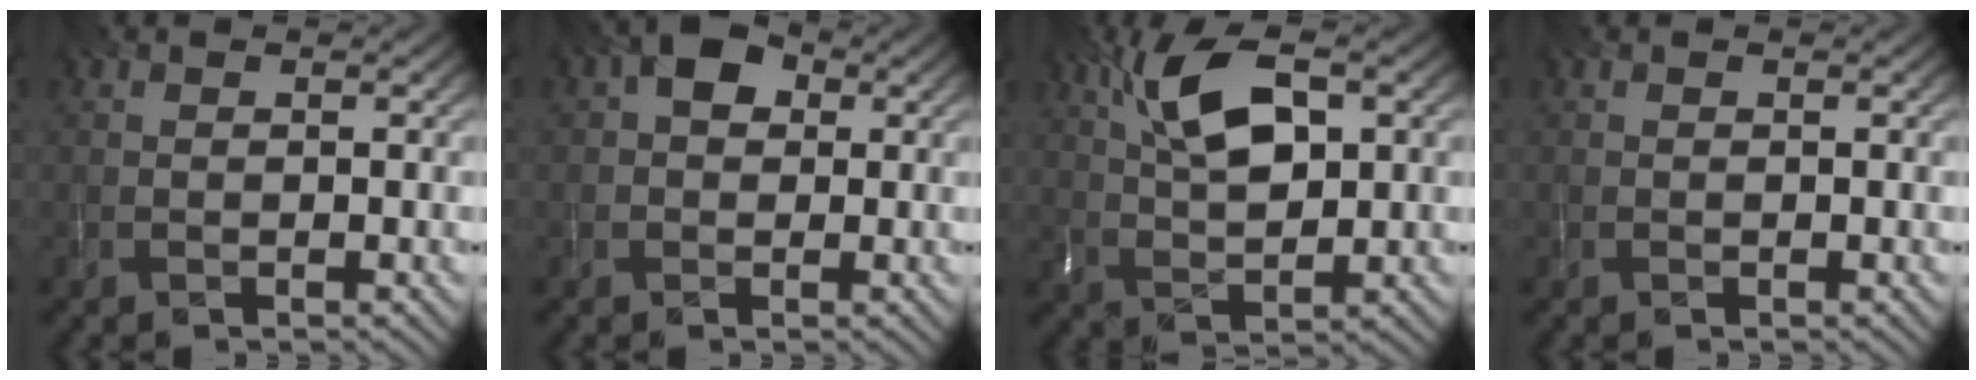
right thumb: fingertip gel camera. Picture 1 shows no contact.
{"total": 3.4, "force": [0.7, 2.6, 2.1], "torque": [-0.035, 0.008, 0.003]}
{"total": 8.6, "force": [3.0, 3.4, 7.3], "torque": [-0.153, 0.013, 0.059]}
{"total": 0.0}